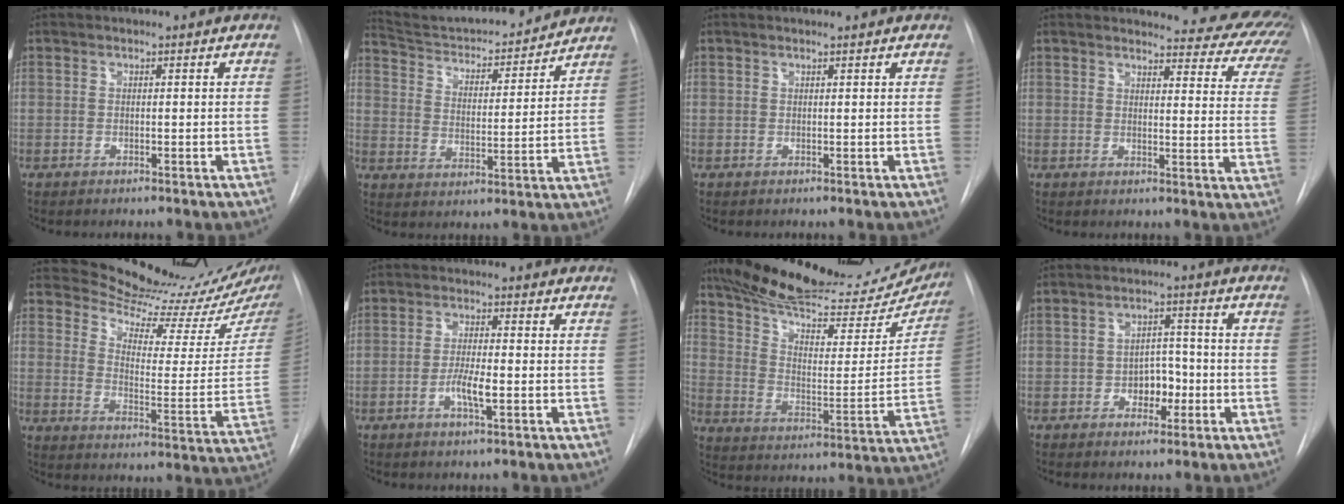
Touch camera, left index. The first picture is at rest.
{"total": 16.9, "force": [15.9, 2.7, 5.0], "torque": [-0.070, -0.012, 0.238]}
{"total": 0.8, "force": [0.7, 0.1, 0.4], "torque": [-0.010, 0.005, 0.006]}
{"total": 16.5, "force": [15.3, 4.0, 4.8], "torque": [-0.022, -0.083, 0.133]}
{"total": 15.3, "force": [14.7, -0.3, 4.1], "torque": [-0.064, -0.110, 0.195]}
{"total": 4.1, "force": [-2.0, 0.5, 3.5], "torque": [-0.068, -0.007, -0.038]}
{"total": 28.8, "force": [24.8, 7.4, 12.7], "torque": [-0.202, -0.042, 0.327]}
{"total": 2.9, "force": [-1.8, 1.7, 1.5], "torque": [-0.015, 0.002, -0.028]}